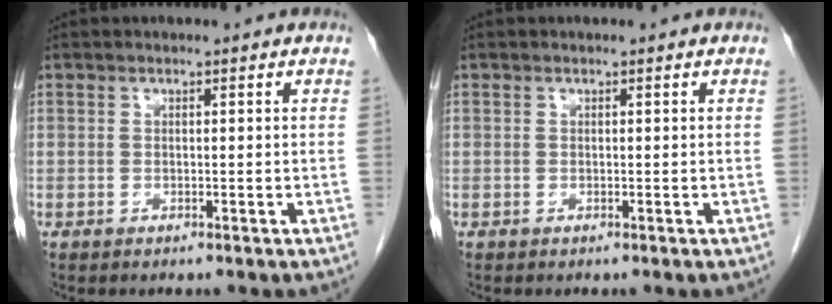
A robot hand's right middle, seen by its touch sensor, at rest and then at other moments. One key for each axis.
{"total": 0.0}